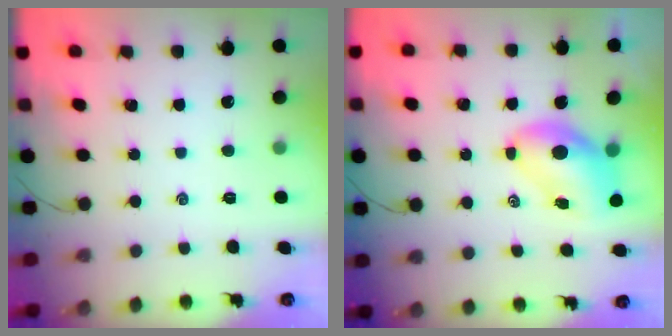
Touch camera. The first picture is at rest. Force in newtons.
{"total": 8.4, "press": 8.1, "slide": 2.0}